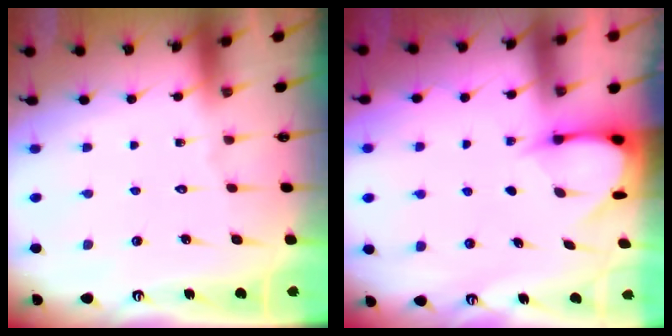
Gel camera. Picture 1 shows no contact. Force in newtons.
{"total": 3.8, "press": 3.8, "slide": 0.3}